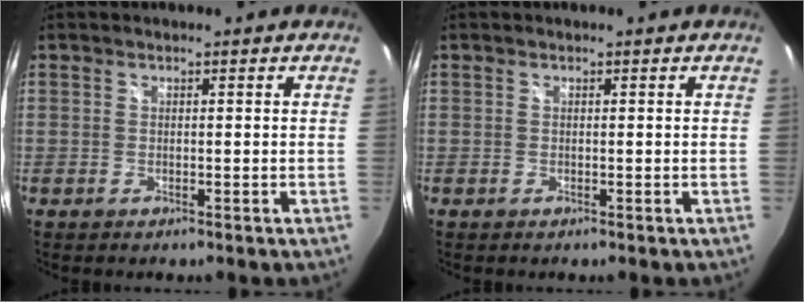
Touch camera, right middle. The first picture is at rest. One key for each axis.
{"total": 0.0}